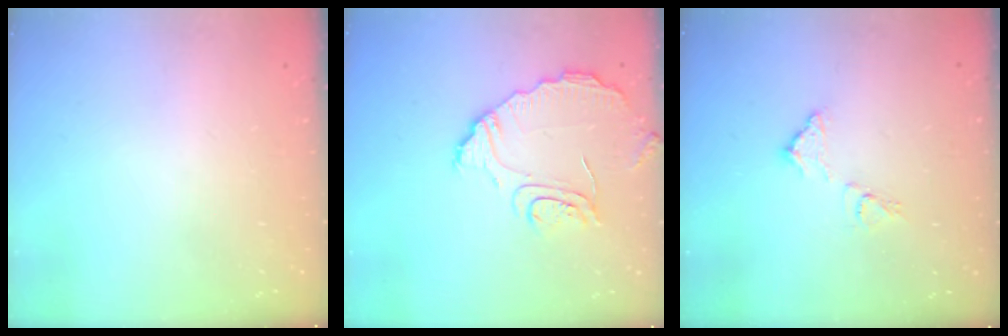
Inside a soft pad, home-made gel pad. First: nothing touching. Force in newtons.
{"total": 10.7, "press": 10.7, "slide": 0.2}
{"total": 9.7, "press": 9.7, "slide": 0.3}